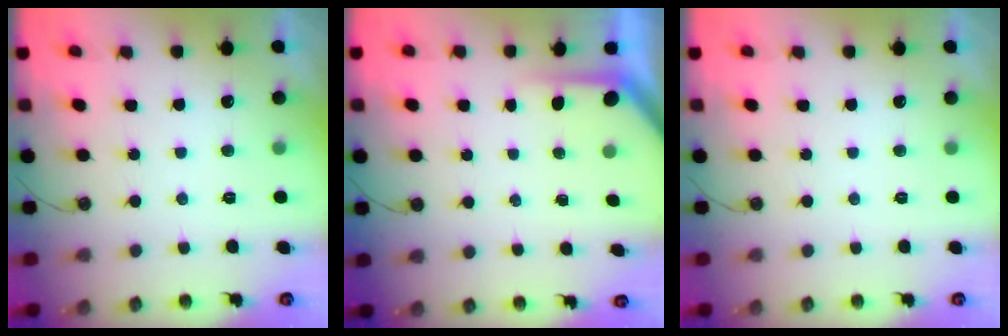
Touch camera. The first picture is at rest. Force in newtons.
{"total": 4.0, "press": 4.0, "slide": 0.4}
{"total": 0.8, "press": 0.5, "slide": 0.6}